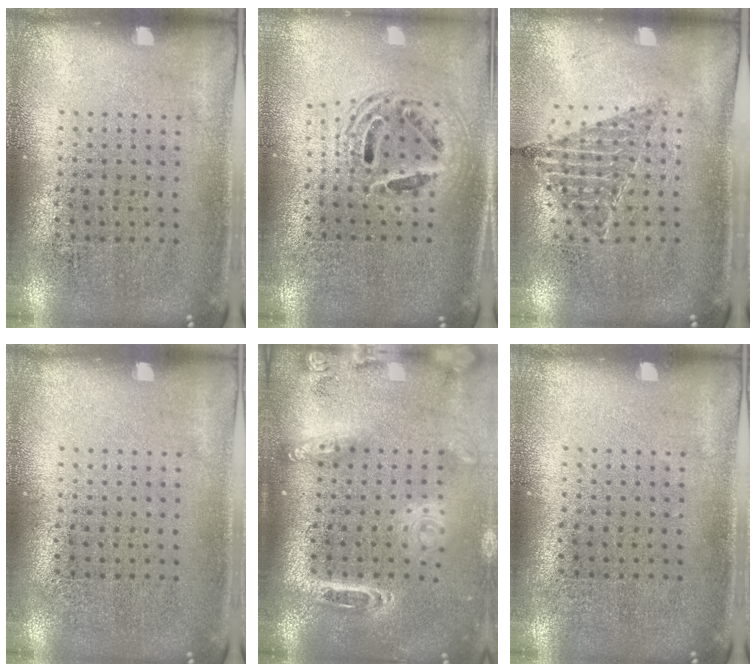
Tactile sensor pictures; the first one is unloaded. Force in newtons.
{"total": 1.7, "press": 1.5, "slide": 1.0}
{"total": 0.9, "press": 0.8, "slide": 0.2}
{"total": 0.0}
{"total": 2.5, "press": 1.8, "slide": 1.7}
{"total": 0.0}